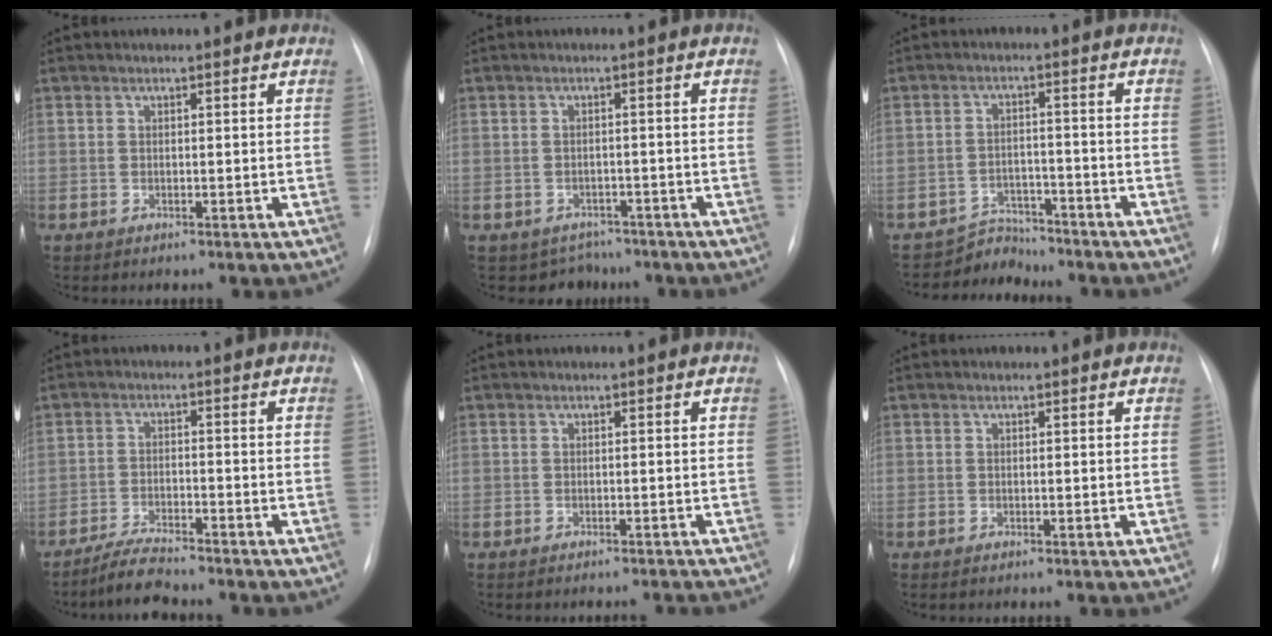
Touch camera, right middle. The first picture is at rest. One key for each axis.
{"total": 4.3, "fx": -3.4, "fy": 2.6, "fz": -0.4, "tx": 0.011, "ty": 0.017, "tz": -0.043}
{"total": 4.1, "fx": -3.8, "fy": 1.0, "fz": -1.4, "tx": 0.030, "ty": 0.007, "tz": -0.058}
{"total": 5.4, "fx": -4.9, "fy": 0.3, "fz": 2.2, "tx": -0.039, "ty": -0.019, "tz": -0.089}
{"total": 5.0, "fx": -4.9, "fy": 0.3, "fz": 1.0, "tx": -0.010, "ty": -0.002, "tz": -0.051}
{"total": 0.0}